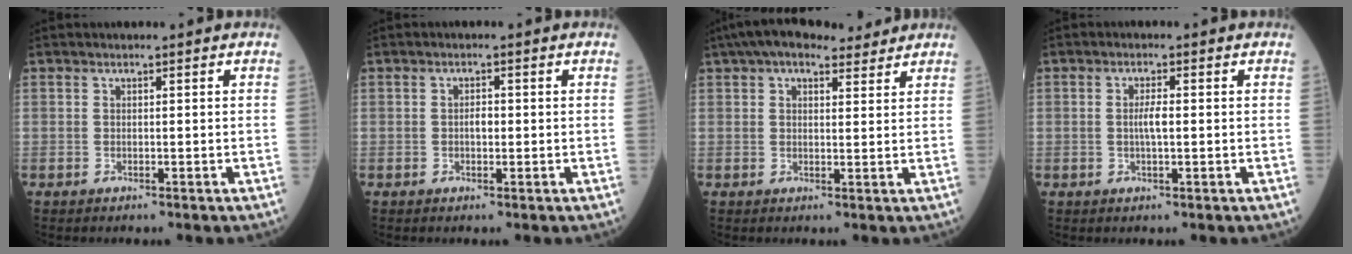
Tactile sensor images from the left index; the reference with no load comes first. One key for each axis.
{"total": 1.6, "fx": -0.7, "fy": 0.8, "fz": 1.2, "tx": -0.016, "ty": 0.000, "tz": -0.017}
{"total": 9.1, "fx": 6.9, "fy": 3.4, "fz": 4.8, "tx": -0.074, "ty": 0.038, "tz": 0.101}
{"total": 2.4, "fx": -0.7, "fy": 0.4, "fz": 2.3, "tx": -0.042, "ty": -0.002, "tz": -0.015}